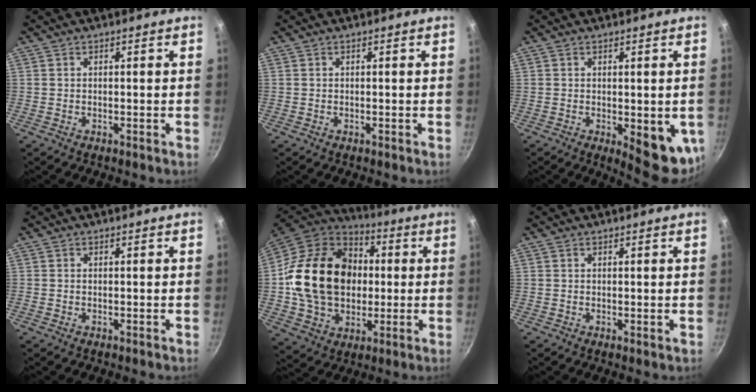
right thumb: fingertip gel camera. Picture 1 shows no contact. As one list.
[{"total": 0.0}, {"total": 10.0, "force": [-1.3, 3.9, 9.1], "torque": [-0.080, -0.002, -0.005]}, {"total": 0.0}, {"total": 24.4, "force": [1.1, 19.0, 15.3], "torque": [-0.246, 0.032, 0.022]}, {"total": 0.6, "force": [0.4, 0.2, 0.4], "torque": [-0.006, -0.004, 0.004]}]